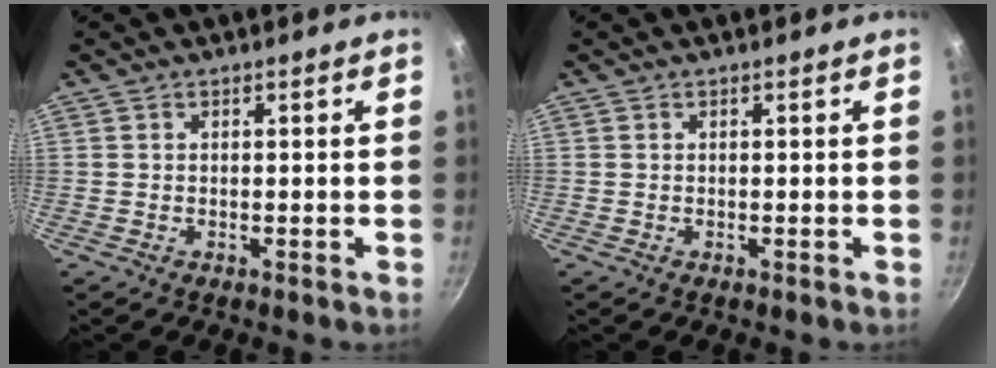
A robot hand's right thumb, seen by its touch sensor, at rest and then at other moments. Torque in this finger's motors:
{"motor_torque": [0.00, 0.00, -0.16, -0.16, 0.00]}